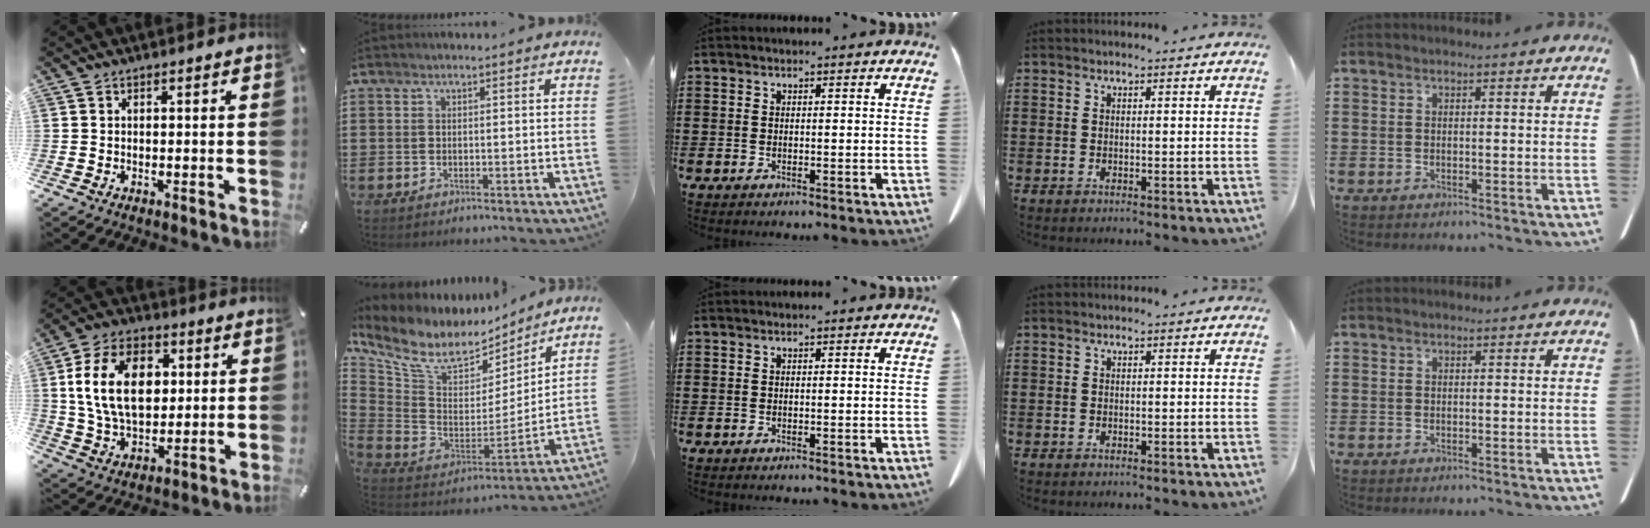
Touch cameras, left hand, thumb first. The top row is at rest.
{"thumb": {"total": 16.2, "force": [3.0, 11.1, 11.4], "torque": [-0.223, 0.010, 0.051]}, "index": {"total": 8.7, "force": [5.8, 4.6, 4.5], "torque": [-0.122, -0.038, 0.104]}}